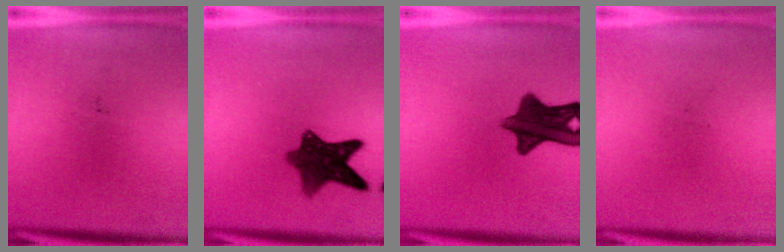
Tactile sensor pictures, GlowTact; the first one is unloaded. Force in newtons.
{"total": 9.3}
{"total": 10.5}
{"total": 0.0}